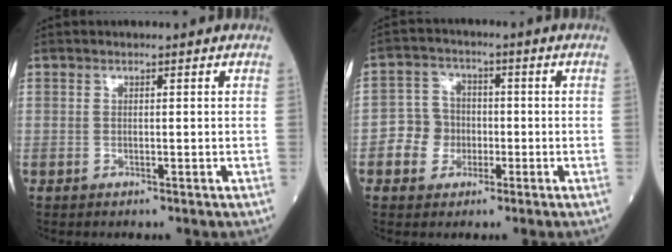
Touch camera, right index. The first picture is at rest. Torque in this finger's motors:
{"motor_torque": [0.45, -0.17, 0.22, 0.00]}